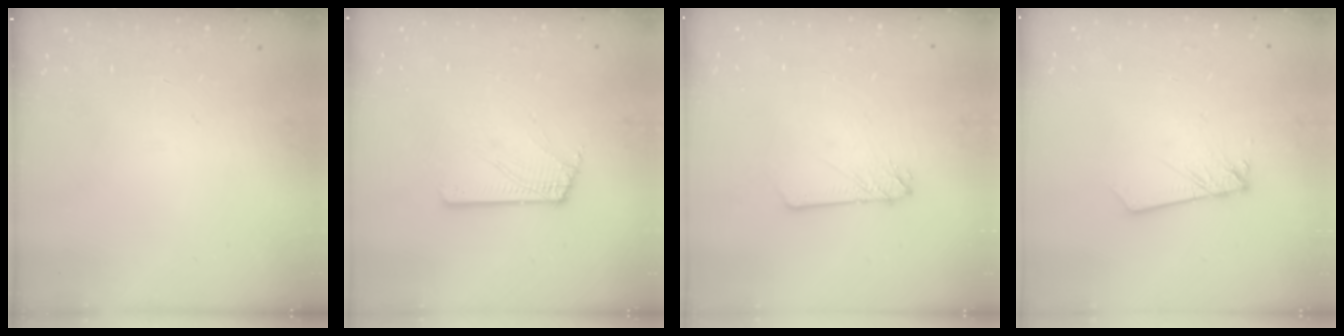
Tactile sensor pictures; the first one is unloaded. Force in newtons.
{"total": 2.6, "press": 2.6, "slide": 0.3}
{"total": 3.3, "press": 3.2, "slide": 0.5}
{"total": 2.0, "press": 2.0, "slide": 0.2}